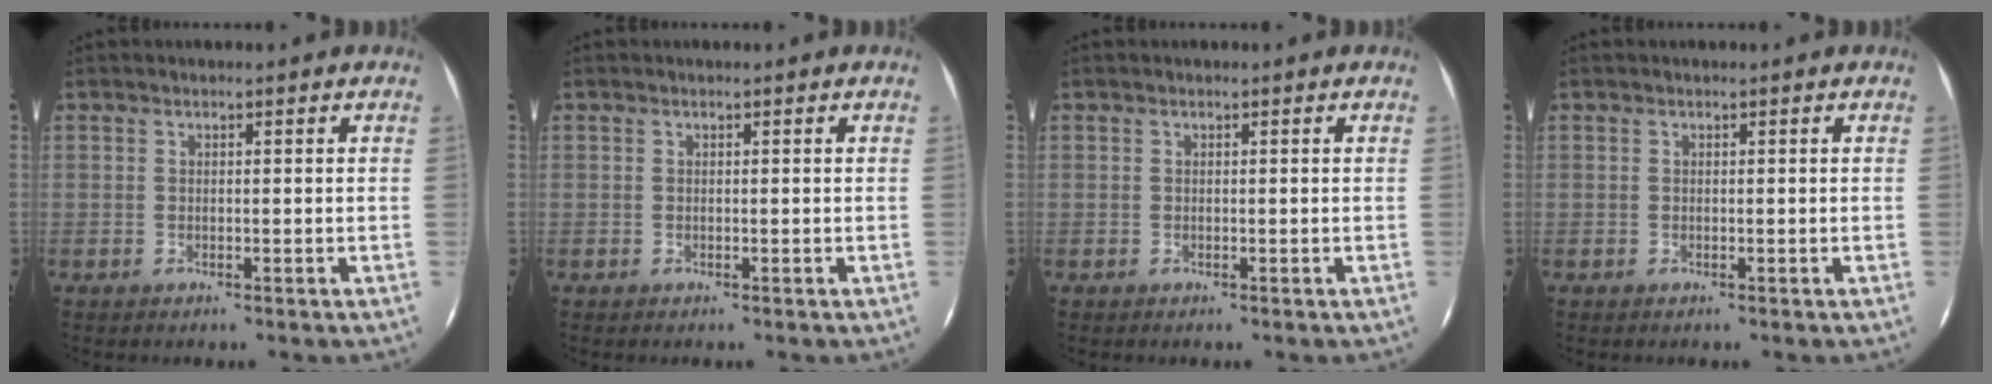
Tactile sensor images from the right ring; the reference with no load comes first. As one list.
[{"total": 0.0}, {"total": 0.0}, {"total": 0.0}]